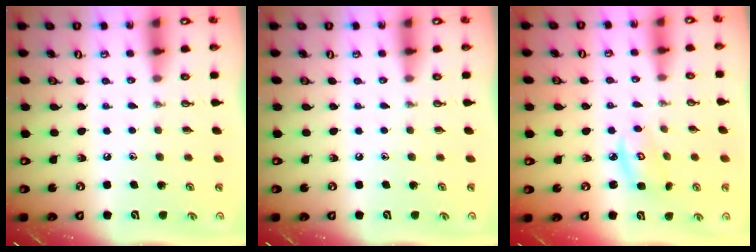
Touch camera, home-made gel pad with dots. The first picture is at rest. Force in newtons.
{"total": 0.0}
{"total": 4.5, "press": 4.5, "slide": 0.3}